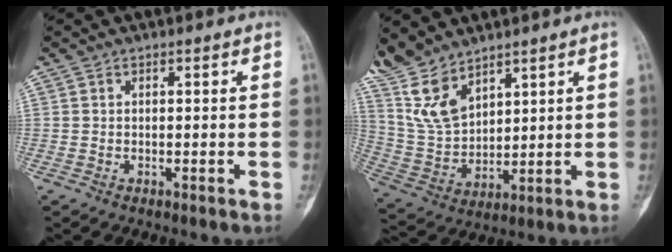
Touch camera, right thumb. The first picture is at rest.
{"total": 11.0, "force": [8.7, 4.5, 5.0], "torque": [-0.098, -0.037, 0.197]}